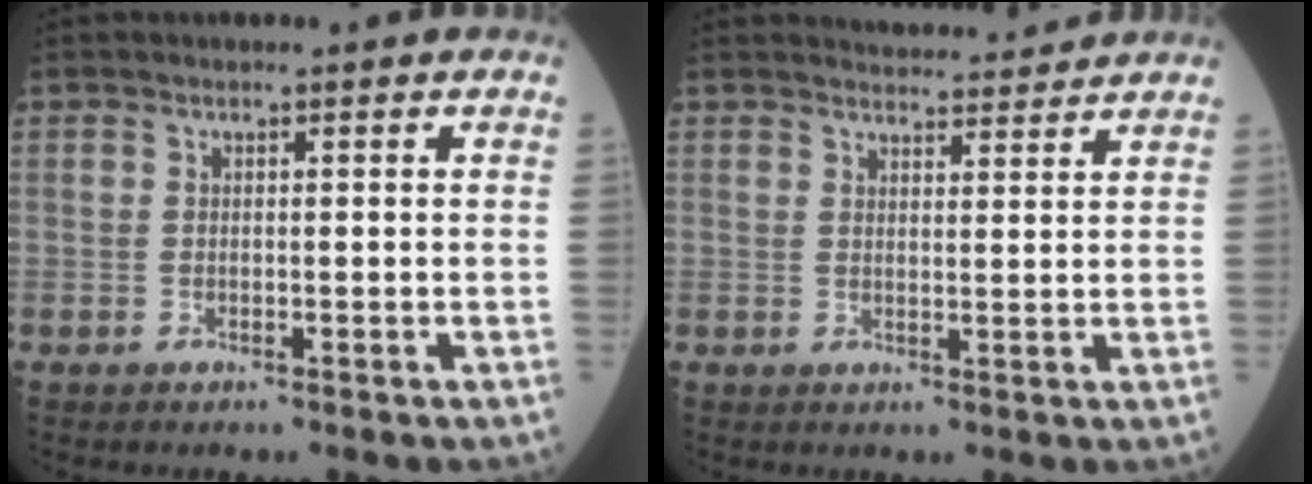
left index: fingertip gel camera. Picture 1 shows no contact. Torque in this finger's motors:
{"motor_torque": [-0.16, -0.23, 0.00, 0.00]}